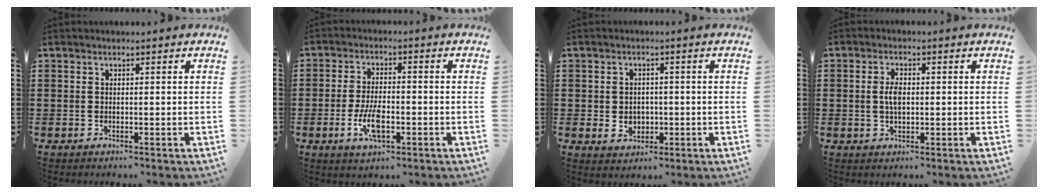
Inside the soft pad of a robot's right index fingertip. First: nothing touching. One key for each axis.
{"total": 6.0, "fx": -2.0, "fy": 2.4, "fz": 5.1, "tx": -0.114, "ty": -0.005, "tz": -0.039}
{"total": 2.9, "fx": -0.3, "fy": 2.6, "fz": 1.3, "tx": -0.025, "ty": 0.004, "tz": -0.011}
{"total": 3.2, "fx": 0.2, "fy": 1.3, "fz": 3.0, "tx": -0.066, "ty": 0.003, "tz": -0.001}